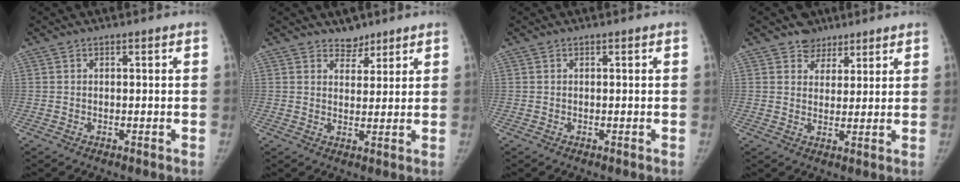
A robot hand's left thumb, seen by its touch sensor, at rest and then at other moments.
{"total": 3.6, "force": [2.9, 2.0, 0.4], "torque": [0.019, -0.021, 0.044]}
{"total": 0.0}
{"total": 4.8, "force": [3.4, 3.4, 0.0], "torque": [0.028, -0.020, 0.049]}